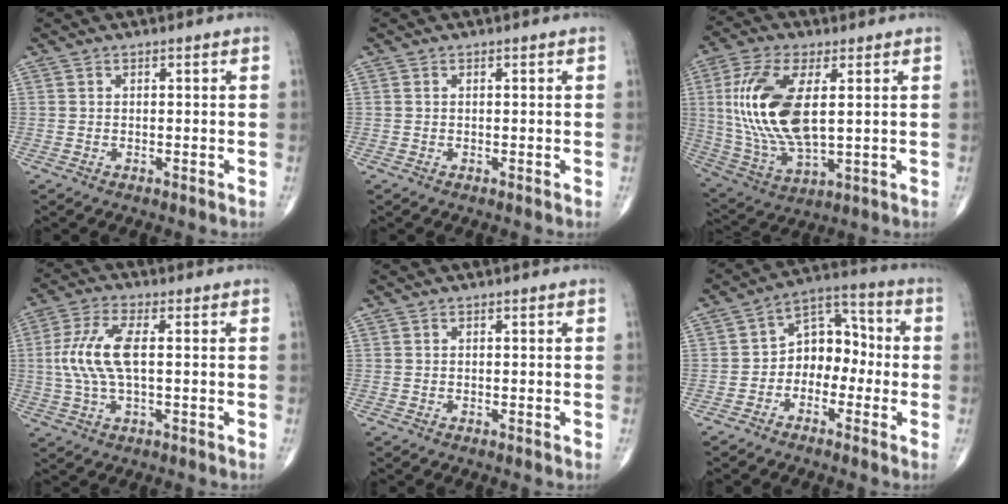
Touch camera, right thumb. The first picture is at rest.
{"total": 0.0}
{"total": 17.8, "force": [2.7, 8.2, 15.6], "torque": [-0.332, -0.013, 0.060]}
{"total": 9.7, "force": [0.6, 3.7, 8.9], "torque": [-0.209, 0.011, 0.011]}
{"total": 0.0}
{"total": 9.1, "force": [-1.9, 6.6, 6.0], "torque": [-0.056, 0.046, -0.050]}